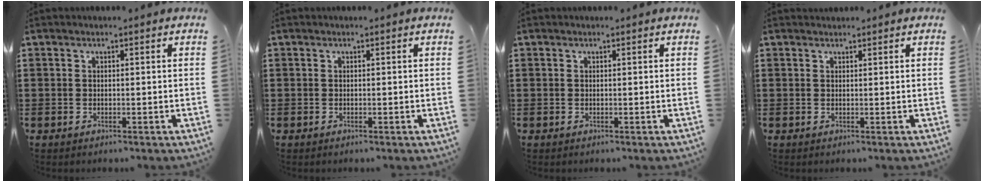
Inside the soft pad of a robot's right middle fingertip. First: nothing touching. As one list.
[{"total": 0.0}, {"total": 0.0}, {"total": 0.7, "force": [0.7, 0.2, -0.1], "torque": [0.007, -0.003, 0.012]}]